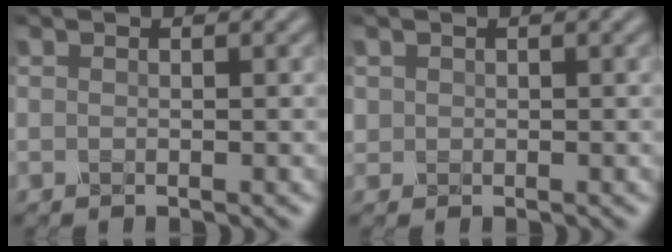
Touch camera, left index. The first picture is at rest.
{"total": 0.7, "force": [0.3, 0.6, -0.2], "torque": [0.008, 0.000, 0.002]}